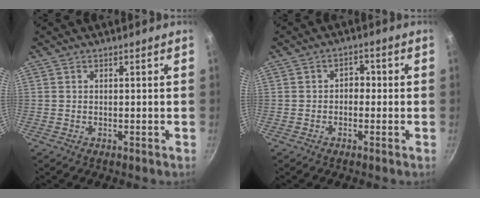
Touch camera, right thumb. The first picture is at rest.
{"total": 2.7, "force": [-0.5, 2.1, 1.6], "torque": [-0.007, 0.010, -0.013]}